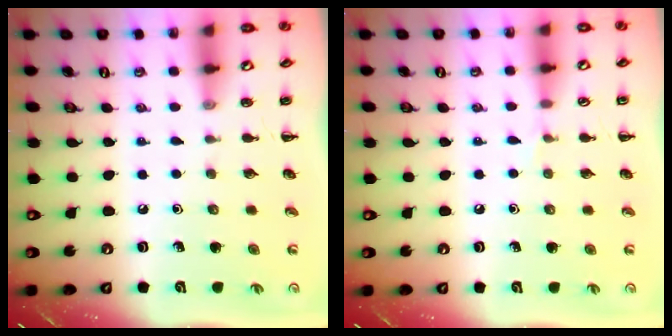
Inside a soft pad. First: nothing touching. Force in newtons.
{"total": 3.6, "press": 3.3, "slide": 1.3}